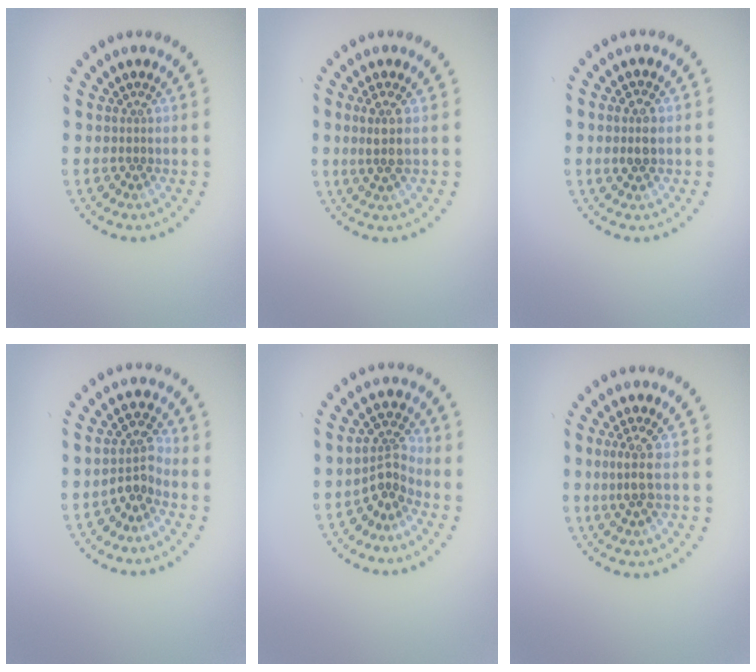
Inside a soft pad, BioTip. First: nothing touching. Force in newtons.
{"total": 2.1, "press": 1.8, "slide": 1.1}
{"total": 2.1, "press": 2.0, "slide": 0.3}
{"total": 2.5, "press": 2.1, "slide": 1.5}
{"total": 2.8, "press": 2.1, "slide": 1.8}
{"total": 2.3, "press": 1.9, "slide": 1.3}